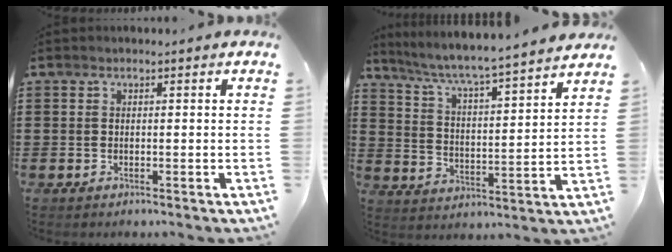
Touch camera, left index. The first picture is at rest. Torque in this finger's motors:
{"motor_torque": [1.09, -1.05, 0.81, 0.21]}